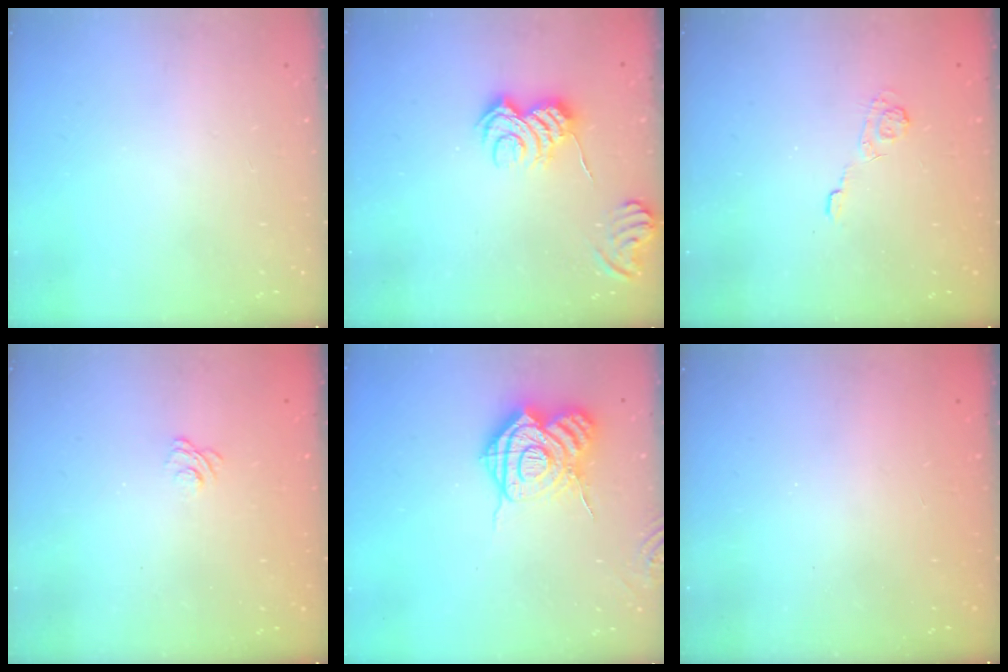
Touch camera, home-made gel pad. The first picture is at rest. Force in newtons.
{"total": 6.1, "press": 6.1, "slide": 0.3}
{"total": 3.7, "press": 3.4, "slide": 1.6}
{"total": 2.1, "press": 1.8, "slide": 1.1}
{"total": 17.9, "press": 17.8, "slide": 1.8}
{"total": 2.5, "press": 2.4, "slide": 0.8}